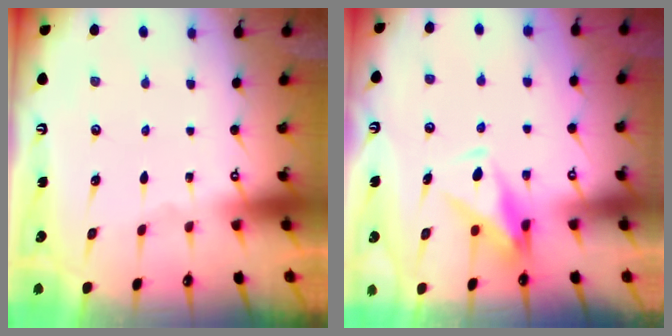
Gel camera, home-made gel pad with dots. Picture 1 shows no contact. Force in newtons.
{"total": 10.0, "press": 10.0, "slide": 1.0}